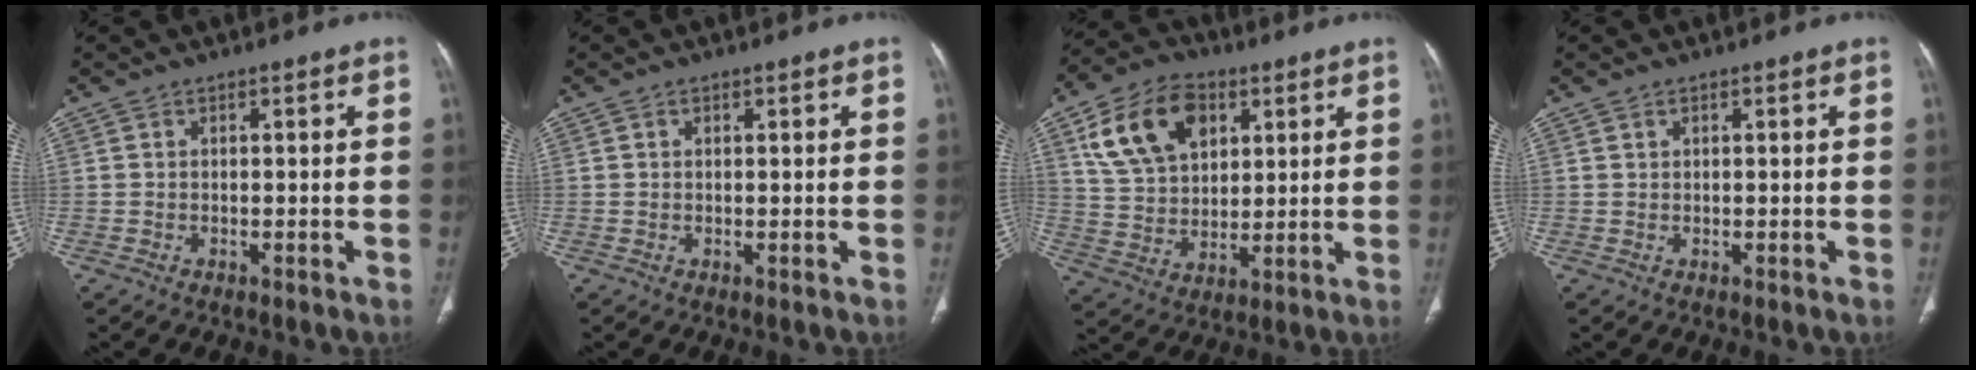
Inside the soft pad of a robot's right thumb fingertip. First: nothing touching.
{"total": 0.7, "force": [0.4, 0.5, 0.4], "torque": [-0.005, -0.001, 0.005]}
{"total": 15.9, "force": [6.6, 10.6, 9.8], "torque": [-0.150, -0.009, 0.124]}
{"total": 0.8, "force": [0.5, 0.5, 0.4], "torque": [-0.004, -0.003, 0.008]}